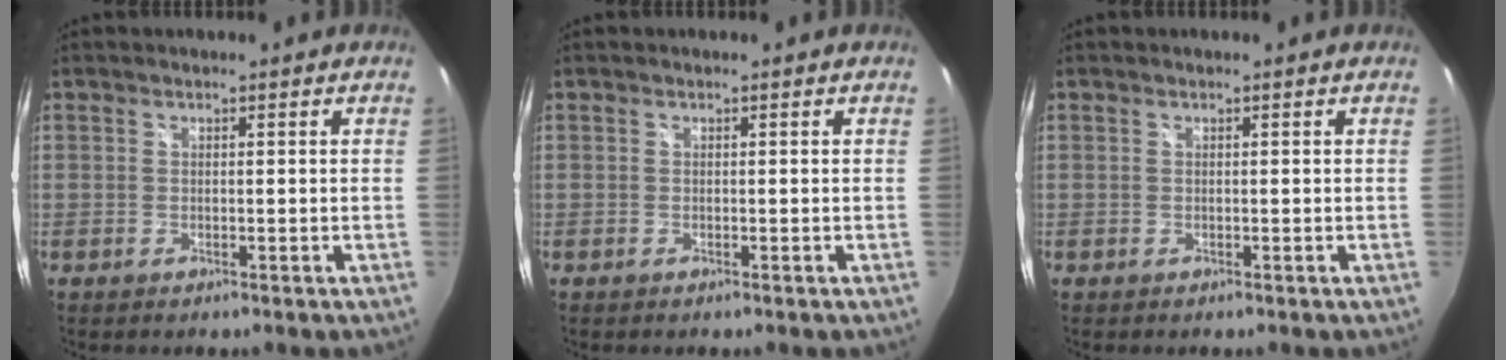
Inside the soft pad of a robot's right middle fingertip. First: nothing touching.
{"total": 0.0}
{"total": 0.0}